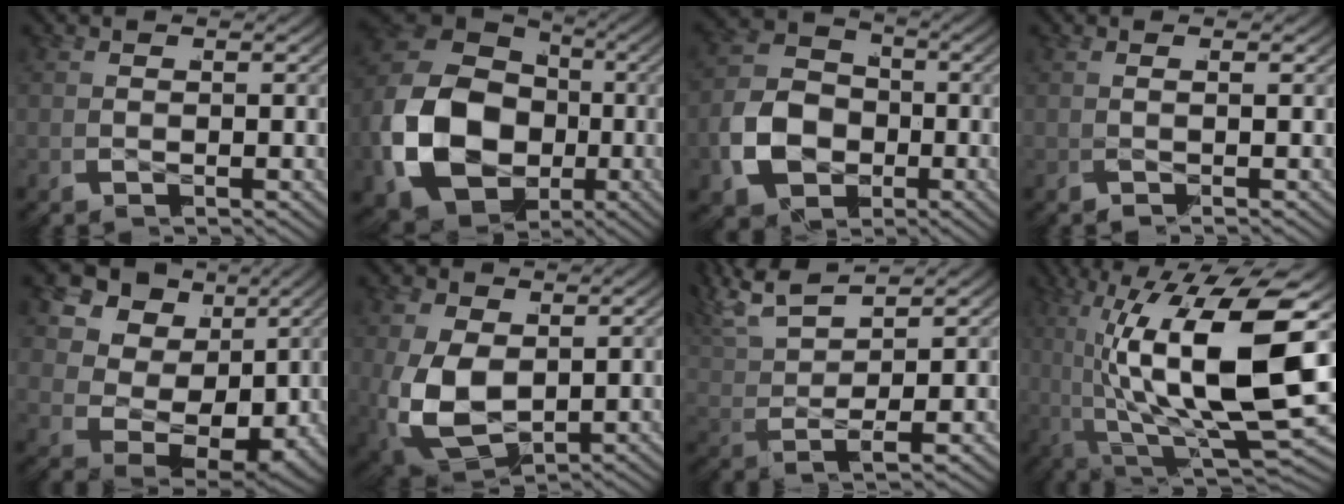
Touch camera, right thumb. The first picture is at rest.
{"total": 19.2, "force": [-1.2, 14.5, 12.5], "torque": [-0.310, -0.044, -0.007]}
{"total": 12.3, "force": [-1.1, 10.1, 7.0], "torque": [-0.151, -0.013, -0.023]}
{"total": 0.9, "force": [0.1, -0.6, 0.7], "torque": [-0.013, 0.011, -0.007]}
{"total": 15.6, "force": [0.2, 11.5, 10.5], "torque": [-0.227, -0.032, 0.013]}
{"total": 10.2, "force": [-1.9, 7.9, 6.1], "torque": [-0.175, -0.053, -0.012]}
{"total": 5.9, "force": [2.7, 3.0, 4.2], "torque": [-0.118, 0.005, 0.047]}
{"total": 19.6, "force": [-1.5, 10.3, 16.6], "torque": [-0.309, -0.046, -0.003]}